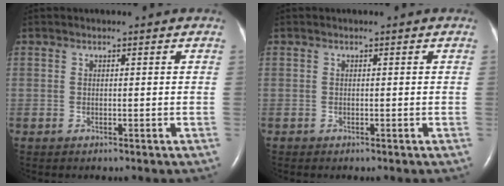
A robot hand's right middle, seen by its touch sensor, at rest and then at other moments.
{"total": 0.0}